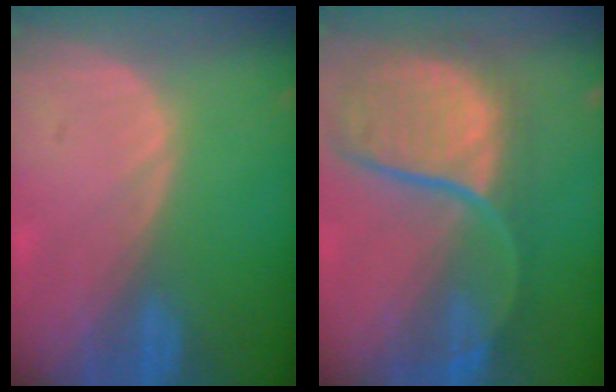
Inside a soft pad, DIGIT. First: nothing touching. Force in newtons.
{"total": 12.0, "press": 9.9, "slide": 6.9}